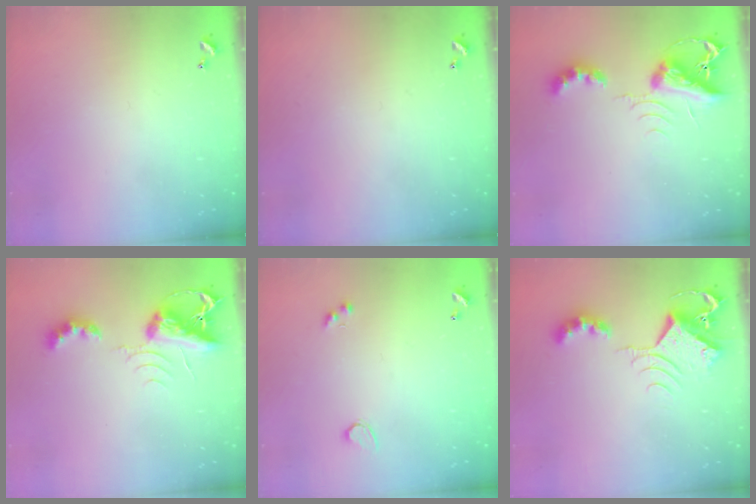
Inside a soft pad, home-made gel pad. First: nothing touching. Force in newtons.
{"total": 0.0}
{"total": 7.2, "press": 7.2, "slide": 0.0}
{"total": 7.3, "press": 7.2, "slide": 0.5}
{"total": 1.8, "press": 1.3, "slide": 1.2}
{"total": 8.1, "press": 8.1, "slide": 0.2}